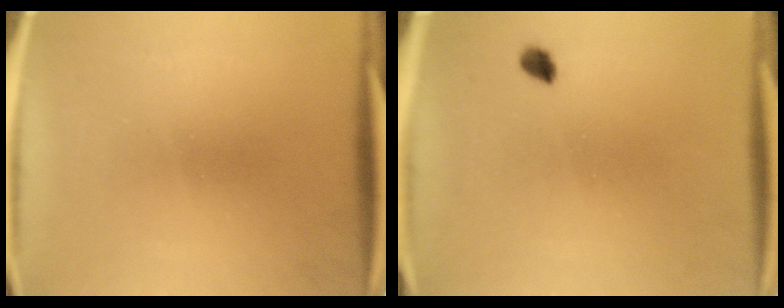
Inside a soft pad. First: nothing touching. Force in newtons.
{"total": 1.6}